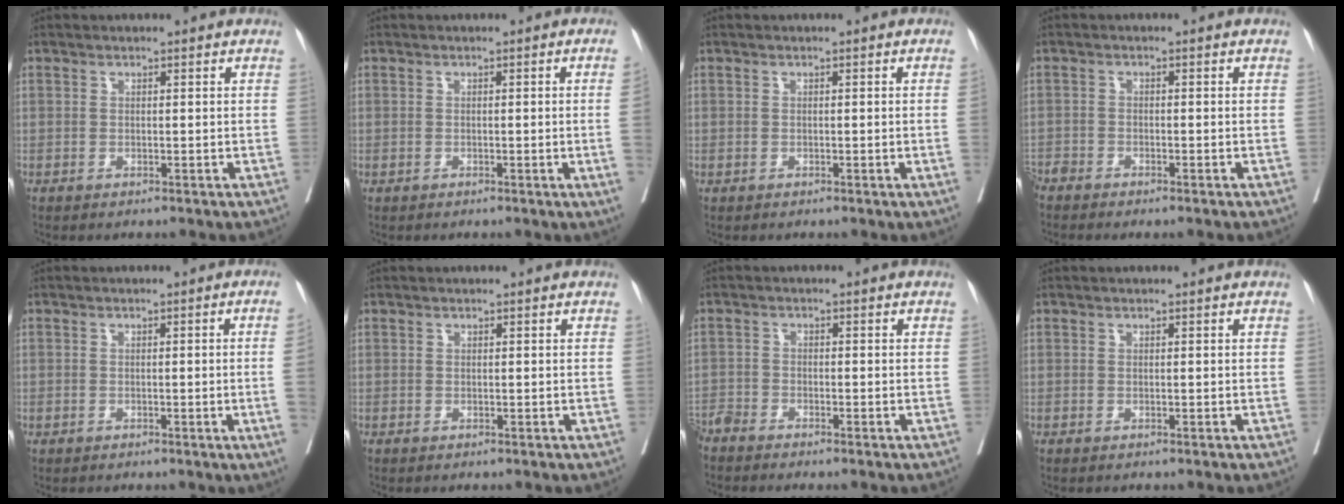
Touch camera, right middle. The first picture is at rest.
{"total": 2.2, "force": [-0.1, -1.1, 1.9], "torque": [-0.025, -0.001, -0.001]}
{"total": 0.6, "force": [0.0, -0.5, 0.4], "torque": [-0.004, 0.001, -0.001]}
{"total": 2.9, "force": [-2.7, 0.4, 0.9], "torque": [-0.013, -0.007, -0.053]}
{"total": 2.7, "force": [-0.6, -0.6, 2.5], "torque": [-0.032, -0.001, -0.008]}
{"total": 0.0}
{"total": 3.3, "force": [-3.2, -0.1, 0.9], "torque": [-0.013, -0.009, -0.064]}
{"total": 0.0}